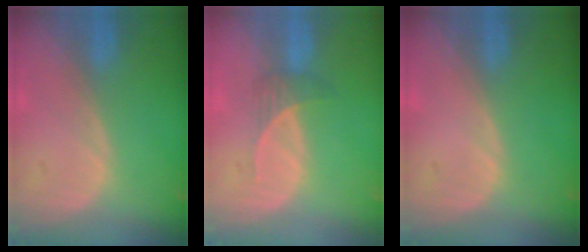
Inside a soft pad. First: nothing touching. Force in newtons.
{"total": 2.5, "press": 2.3, "slide": 0.9}
{"total": 0.0}